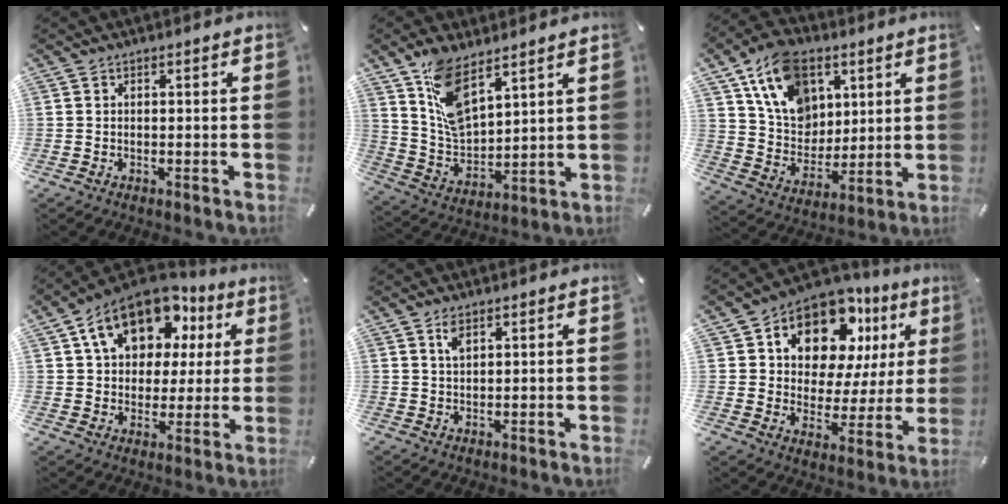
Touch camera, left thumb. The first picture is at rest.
{"total": 12.0, "force": [8.1, 5.7, 6.9], "torque": [-0.152, -0.037, 0.155]}
{"total": 16.6, "force": [7.9, 12.3, 7.9], "torque": [-0.152, -0.027, 0.155]}
{"total": 15.9, "force": [7.5, 11.0, 8.6], "torque": [-0.145, -0.023, 0.139]}
{"total": 2.8, "force": [1.6, 1.3, 1.9], "torque": [-0.034, -0.003, 0.028]}
{"total": 13.6, "force": [8.2, 8.6, 6.7], "torque": [-0.112, -0.059, 0.145]}